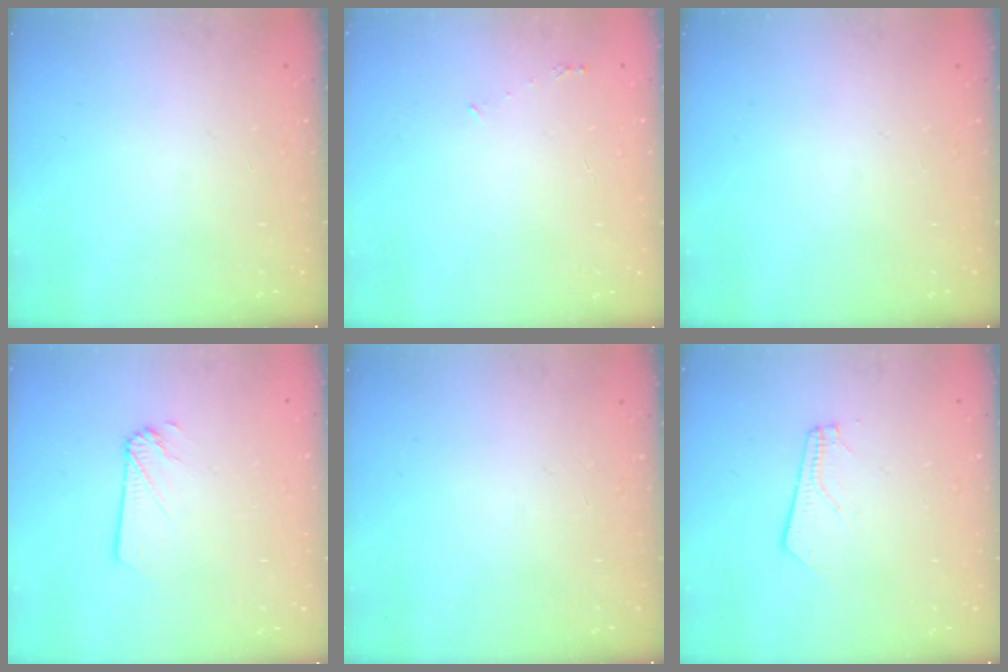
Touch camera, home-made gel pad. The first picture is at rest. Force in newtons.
{"total": 3.4, "press": 3.4, "slide": 0.4}
{"total": 0.0}
{"total": 1.3, "press": 1.3, "slide": 0.1}
{"total": 0.0}
{"total": 2.7, "press": 2.7, "slide": 0.4}